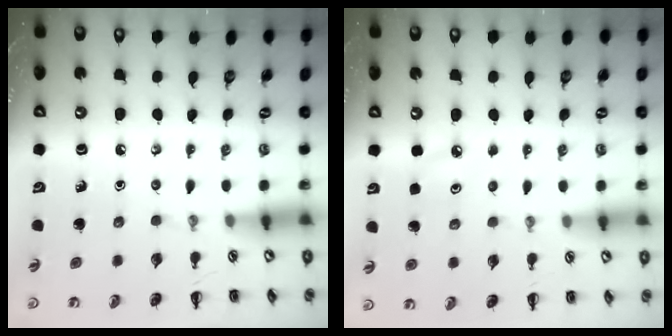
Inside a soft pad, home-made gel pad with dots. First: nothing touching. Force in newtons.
{"total": 4.9, "press": 4.7, "slide": 1.4}